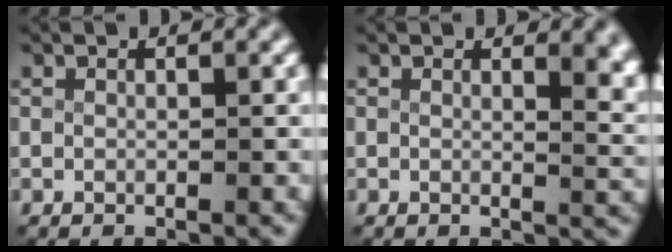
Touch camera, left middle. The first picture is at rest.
{"total": 3.1, "force": [1.6, 1.0, 2.4], "torque": [-0.016, -0.014, 0.025]}